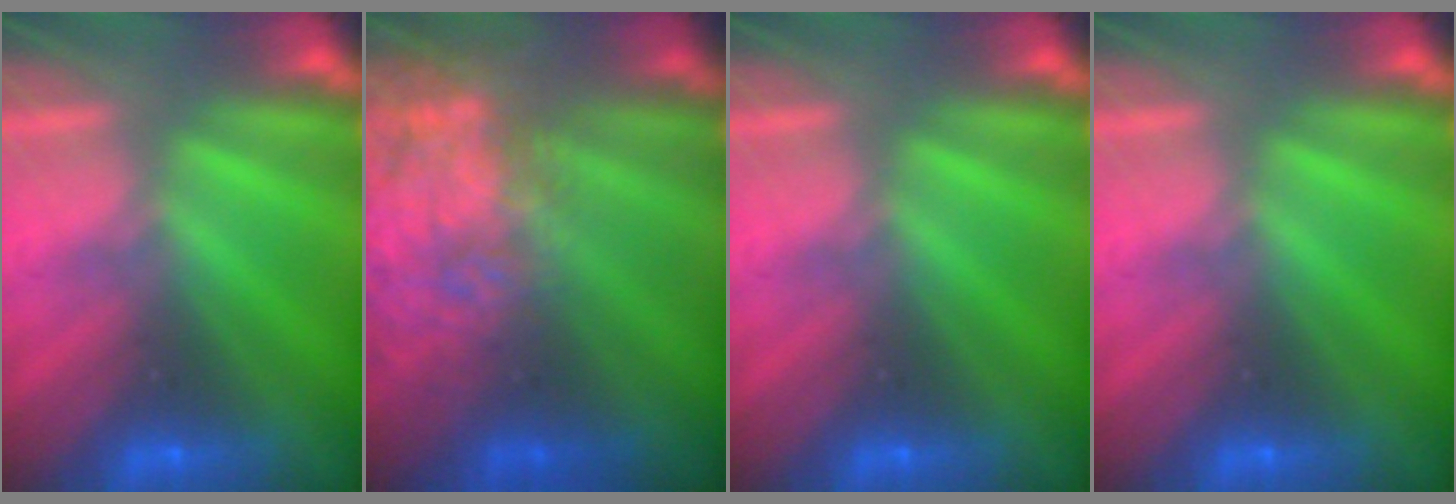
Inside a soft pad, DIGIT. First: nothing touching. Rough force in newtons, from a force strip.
{"total": 8.6}
{"total": 0.0}
{"total": 0.0}